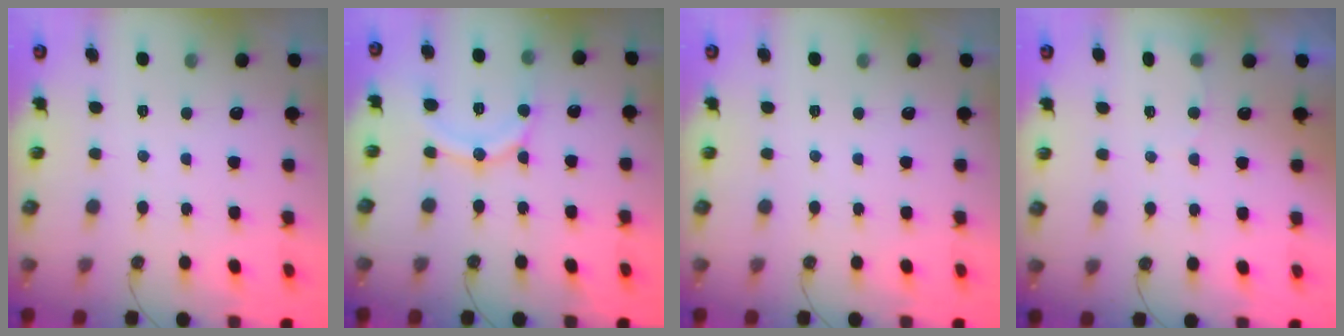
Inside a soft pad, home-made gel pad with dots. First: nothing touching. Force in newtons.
{"total": 13.2, "press": 13.1, "slide": 1.4}
{"total": 0.0}
{"total": 3.6, "press": 3.4, "slide": 1.4}